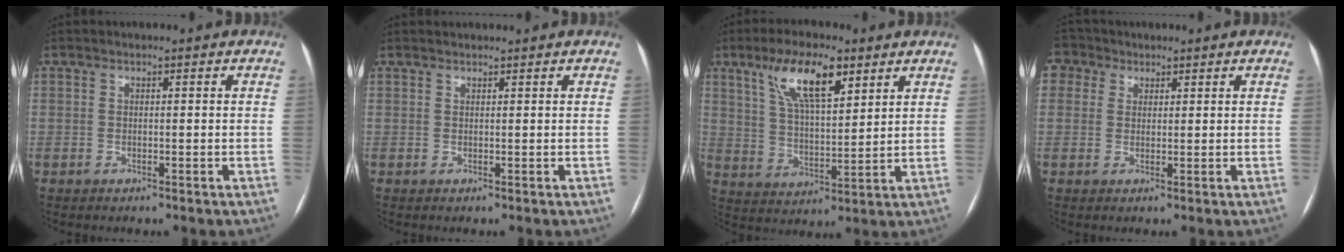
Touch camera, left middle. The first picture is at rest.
{"total": 1.2, "force": [1.2, 0.1, 0.1], "torque": [-0.003, 0.012, 0.022]}
{"total": 10.9, "force": [6.3, 3.3, 8.3], "torque": [-0.159, 0.012, 0.117]}
{"total": 4.0, "force": [2.0, 3.5, 0.5], "torque": [-0.015, 0.023, 0.037]}